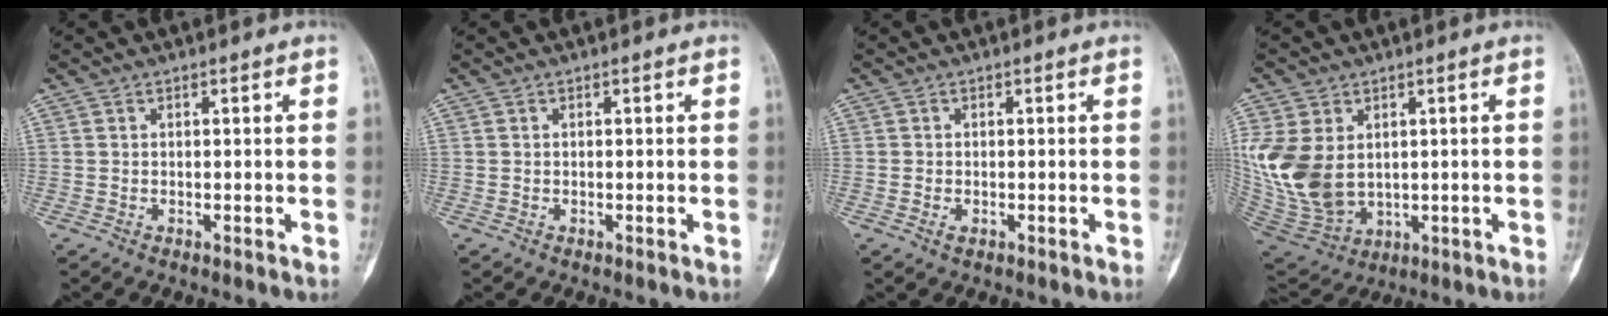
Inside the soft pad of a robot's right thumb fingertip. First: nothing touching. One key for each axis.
{"total": 0.0}
{"total": 1.1, "fx": -0.5, "fy": 0.7, "fz": 0.8, "tx": -0.015, "ty": 0.004, "tz": -0.007}
{"total": 16.3, "fx": 1.7, "fy": 11.8, "fz": 11.2, "tx": -0.245, "ty": -0.013, "tz": 0.061}